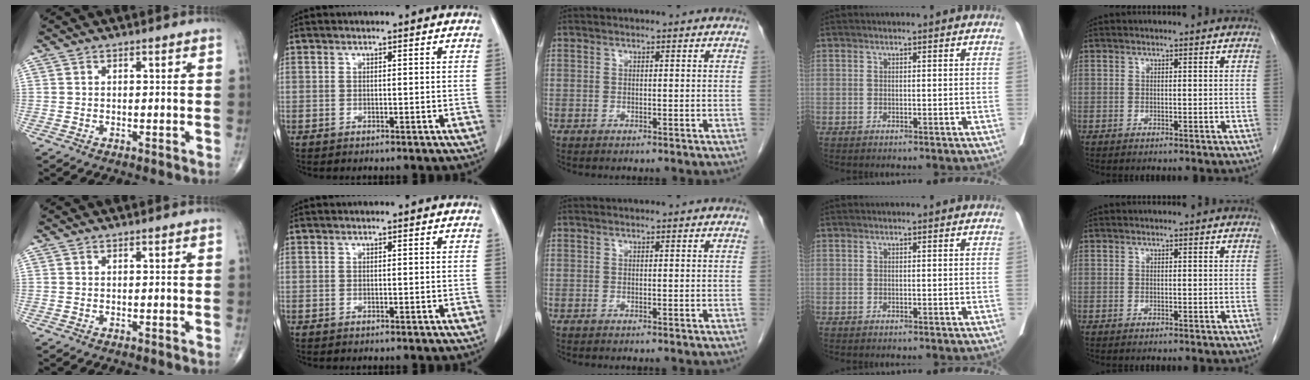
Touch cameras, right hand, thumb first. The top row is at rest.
{}